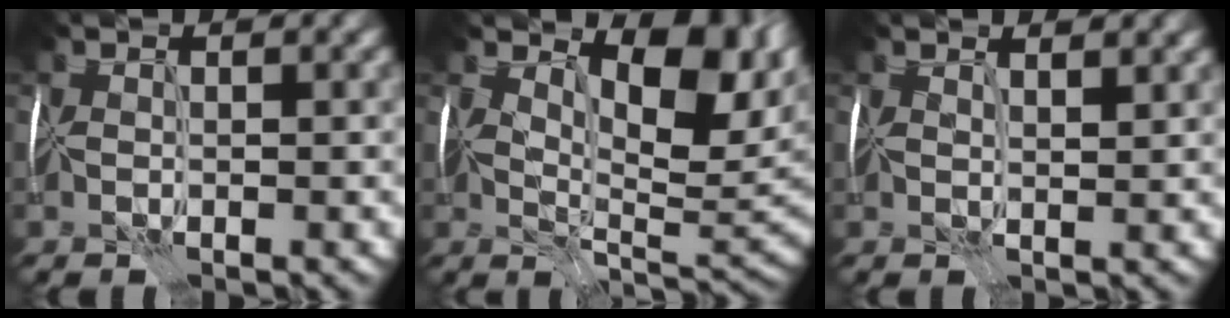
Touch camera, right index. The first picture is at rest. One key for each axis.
{"total": 9.0, "fx": 3.3, "fy": 4.3, "fz": 7.2, "tx": -0.114, "ty": -0.011, "tz": 0.055}
{"total": 2.1, "fx": 1.6, "fy": 0.4, "fz": 1.2, "tx": -0.015, "ty": 0.005, "tz": 0.015}